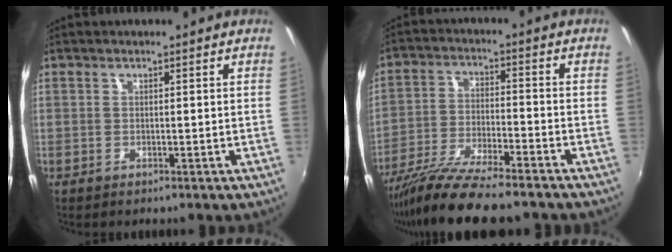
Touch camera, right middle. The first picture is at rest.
{"total": 13.7, "force": [-11.4, 1.2, 7.5], "torque": [-0.154, -0.034, -0.203]}